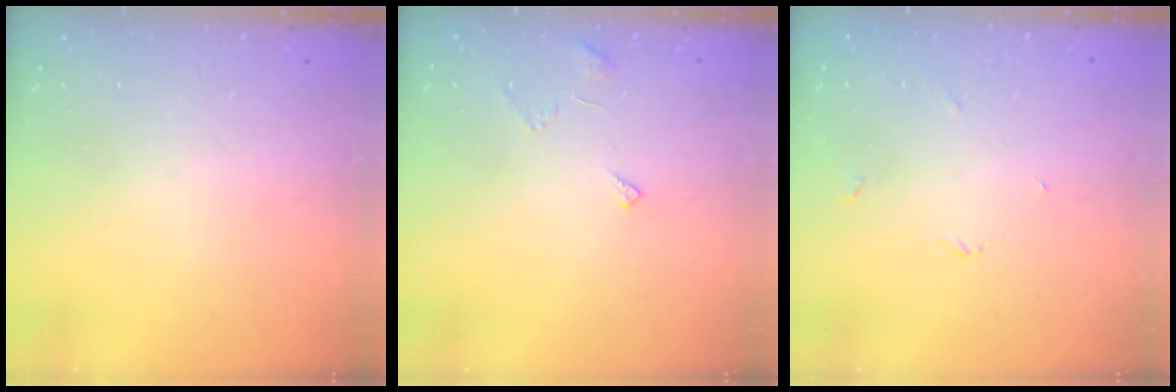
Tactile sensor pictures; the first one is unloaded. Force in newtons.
{"total": 3.5, "press": 3.5, "slide": 0.4}
{"total": 2.7, "press": 2.7, "slide": 0.3}